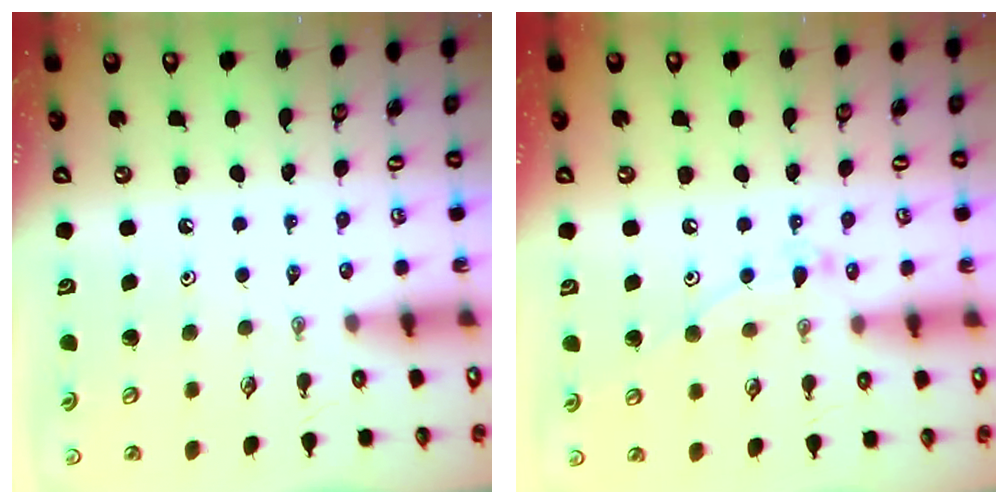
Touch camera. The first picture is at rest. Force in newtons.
{"total": 9.8, "press": 9.7, "slide": 0.9}